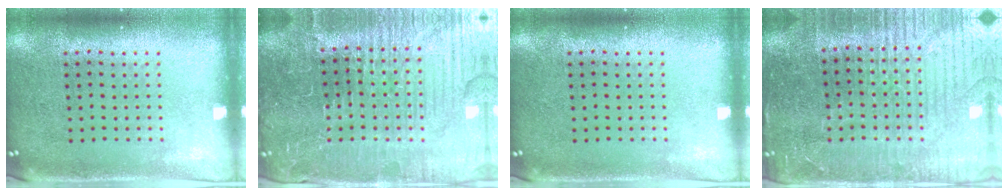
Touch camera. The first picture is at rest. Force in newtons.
{"total": 5.8, "press": 5.3, "slide": 2.3}
{"total": 0.0}
{"total": 4.5, "press": 4.3, "slide": 1.5}